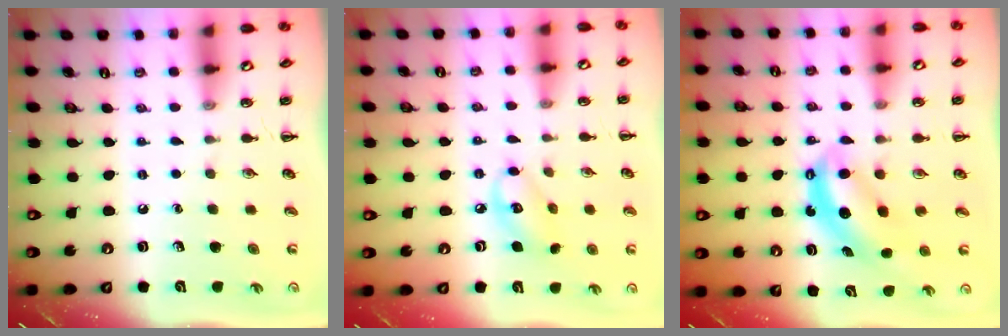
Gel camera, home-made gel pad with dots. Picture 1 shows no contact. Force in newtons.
{"total": 8.0, "press": 7.9, "slide": 1.3}
{"total": 6.2, "press": 6.1, "slide": 0.8}